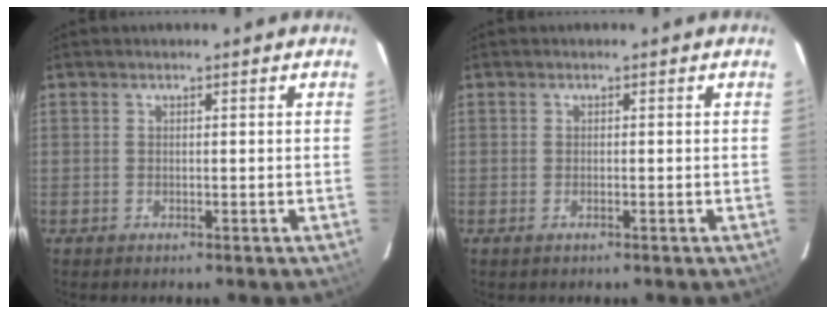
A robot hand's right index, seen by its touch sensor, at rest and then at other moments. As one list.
[{"total": 0.9, "force": [-0.6, 0.3, 0.6], "torque": [-0.013, -0.001, -0.011]}]